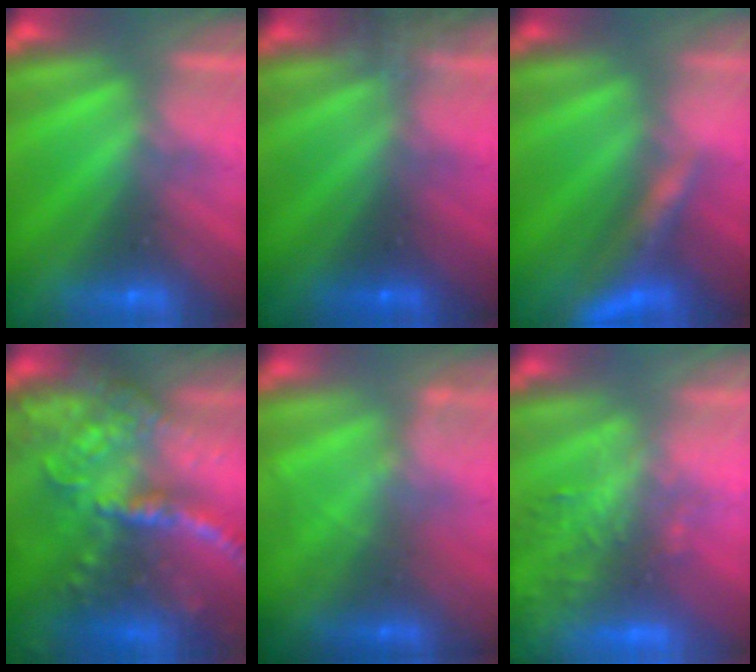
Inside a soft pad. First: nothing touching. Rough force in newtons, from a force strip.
{"total": 1.7}
{"total": 7.6}
{"total": 5.8}
{"total": 1.9}
{"total": 5.8}